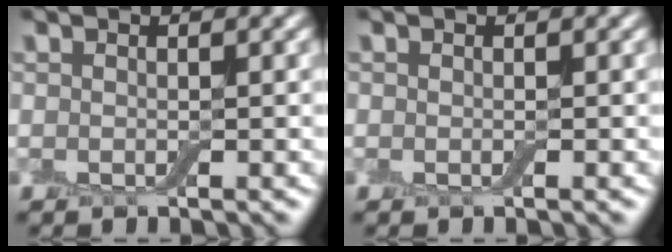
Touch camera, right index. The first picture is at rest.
{"total": 0.0}